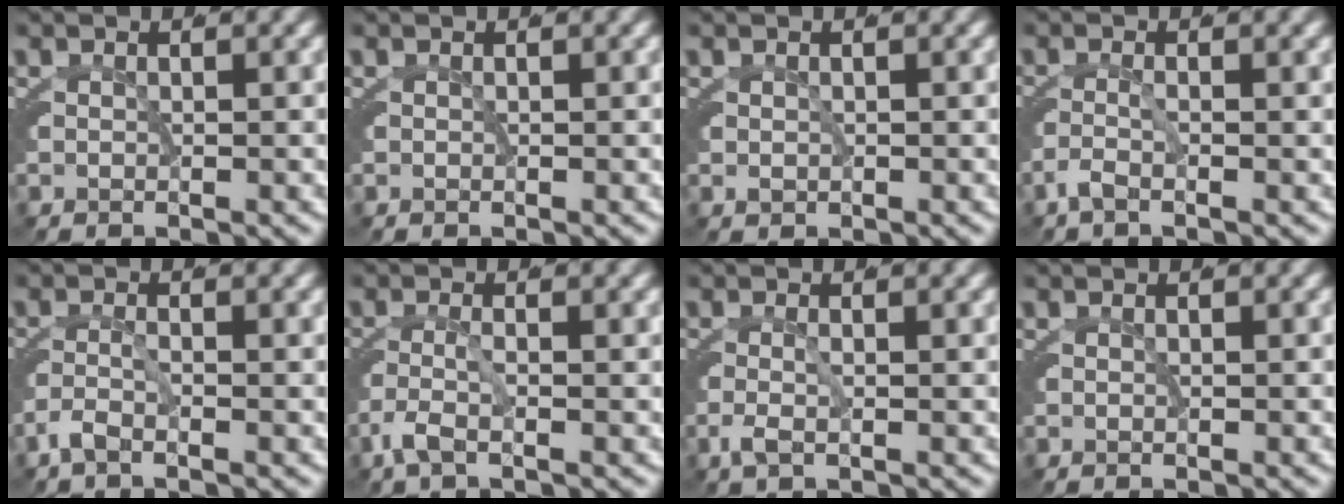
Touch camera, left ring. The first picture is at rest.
{"total": 0.0}
{"total": 0.0}
{"total": 1.6, "force": [-1.3, 0.3, 0.9], "torque": [-0.031, -0.012, -0.020]}
{"total": 1.9, "force": [-1.5, 0.5, 0.9], "torque": [-0.028, -0.012, -0.025]}
{"total": 2.2, "force": [-1.3, 0.7, 1.6], "torque": [-0.048, -0.015, -0.019]}
{"total": 1.5, "force": [-0.9, 0.6, 1.0], "torque": [-0.032, -0.015, -0.010]}
{"total": 0.0}